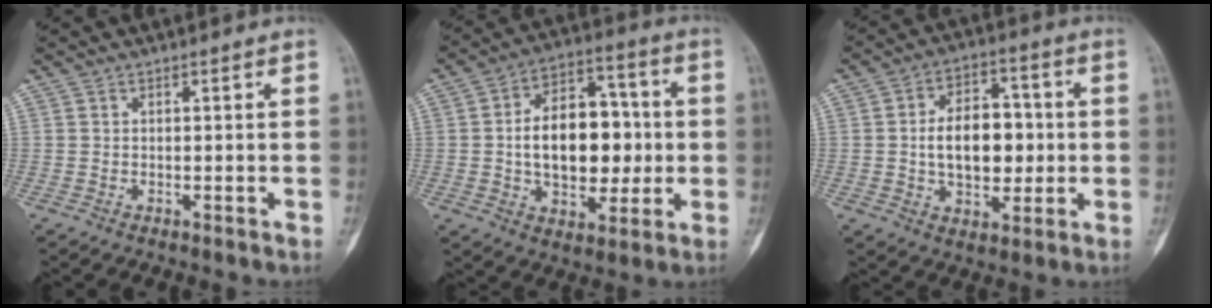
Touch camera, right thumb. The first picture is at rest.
{"total": 18.2, "force": [-0.1, 11.6, 13.9], "torque": [-0.179, 0.028, 0.002]}
{"total": 13.4, "force": [0.0, 8.6, 10.3], "torque": [-0.130, 0.018, 0.004]}